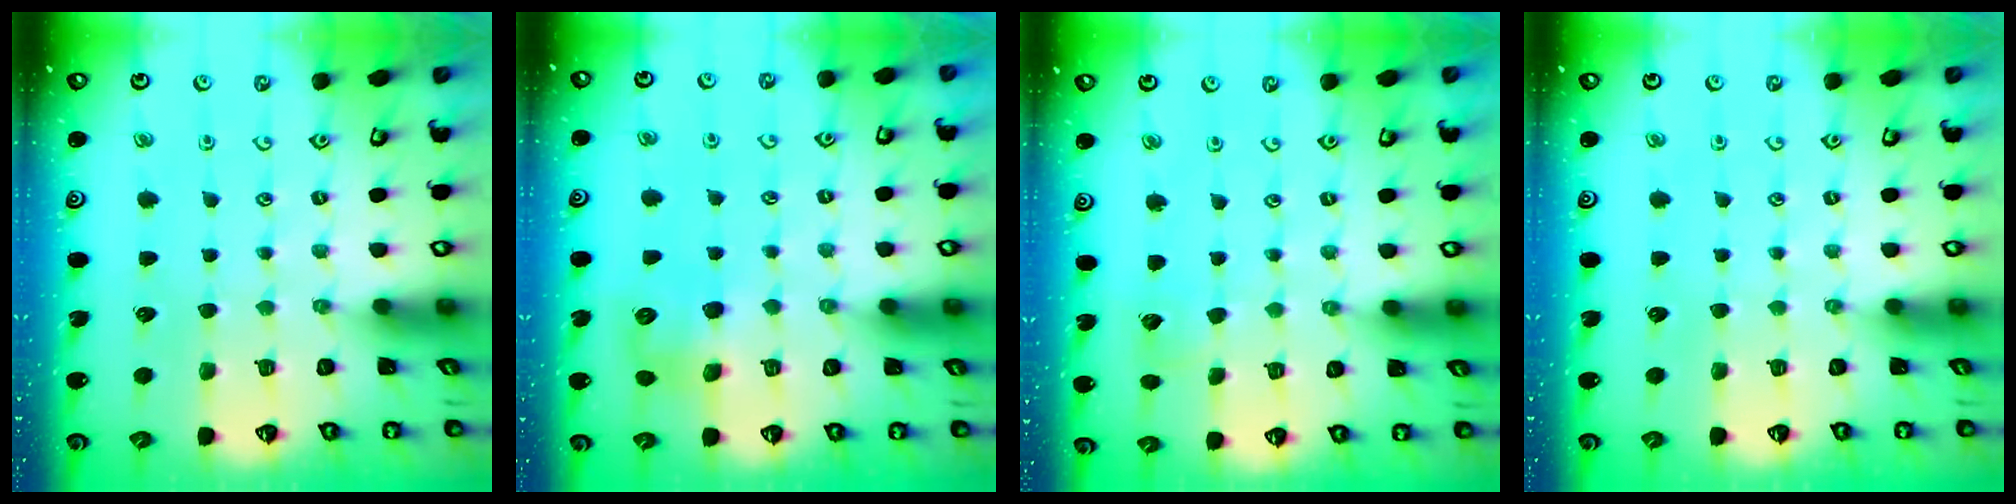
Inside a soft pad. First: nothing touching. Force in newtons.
{"total": 8.4, "press": 8.4, "slide": 0.5}
{"total": 4.3, "press": 4.3, "slide": 0.5}
{"total": 0.0}